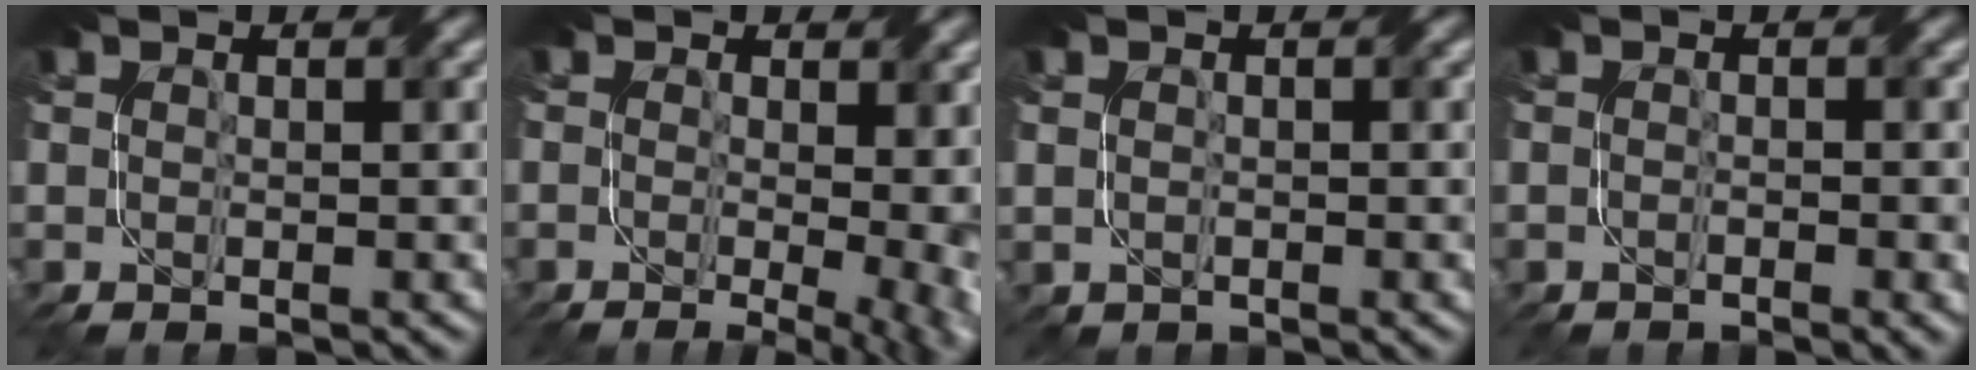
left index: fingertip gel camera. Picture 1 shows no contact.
{"total": 11.5, "force": [-0.6, 6.3, 9.5], "torque": [-0.100, 0.007, 0.014]}
{"total": 0.7, "force": [0.1, 0.5, -0.4], "torque": [0.008, 0.000, 0.006]}
{"total": 1.6, "force": [-0.9, 0.5, 1.2], "torque": [-0.012, -0.003, -0.008]}